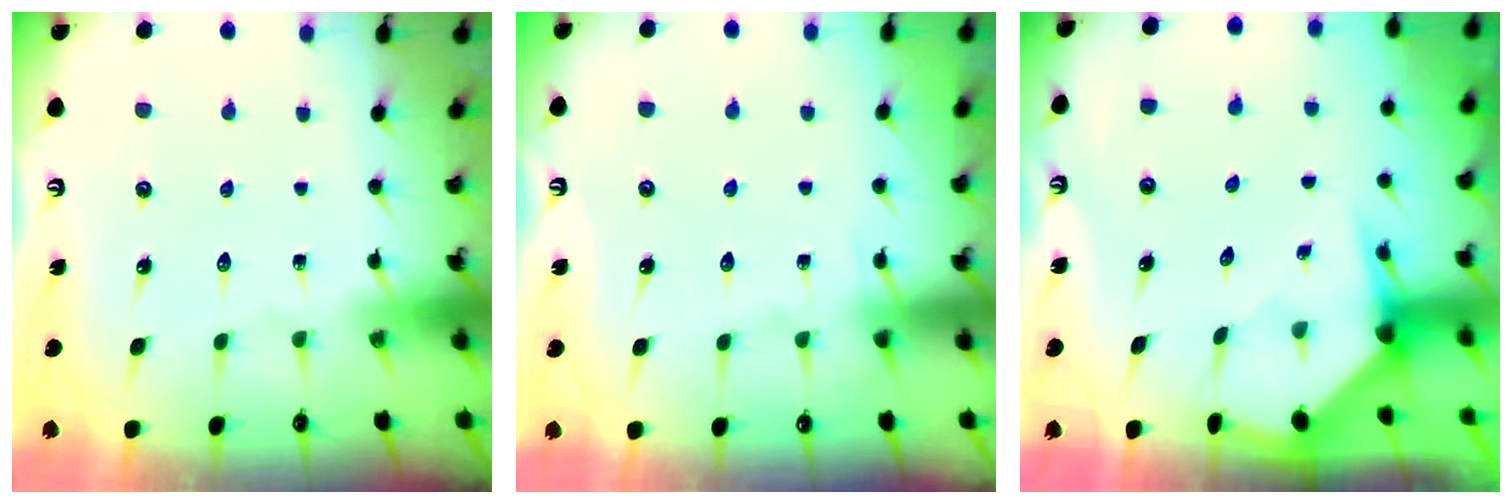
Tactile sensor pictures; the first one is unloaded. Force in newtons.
{"total": 3.9, "press": 3.9, "slide": 0.5}
{"total": 3.2, "press": 3.2, "slide": 0.3}